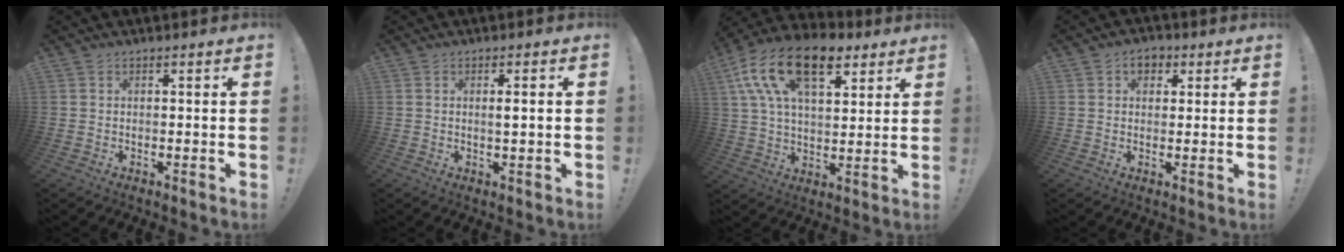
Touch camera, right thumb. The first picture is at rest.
{"total": 2.3, "force": [0.1, 0.1, 2.3], "torque": [-0.035, -0.004, -0.003]}
{"total": 19.8, "force": [10.1, 10.2, 13.6], "torque": [-0.232, -0.045, 0.179]}
{"total": 4.4, "force": [1.8, 3.2, 2.4], "torque": [-0.025, -0.002, 0.029]}